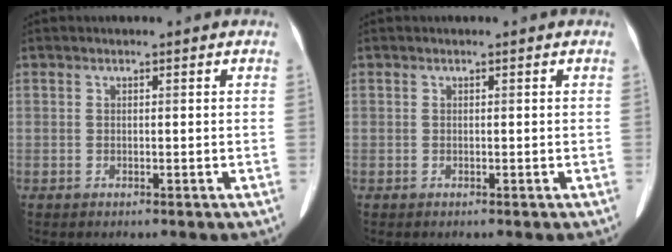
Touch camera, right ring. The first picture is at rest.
{"total": 0.0}